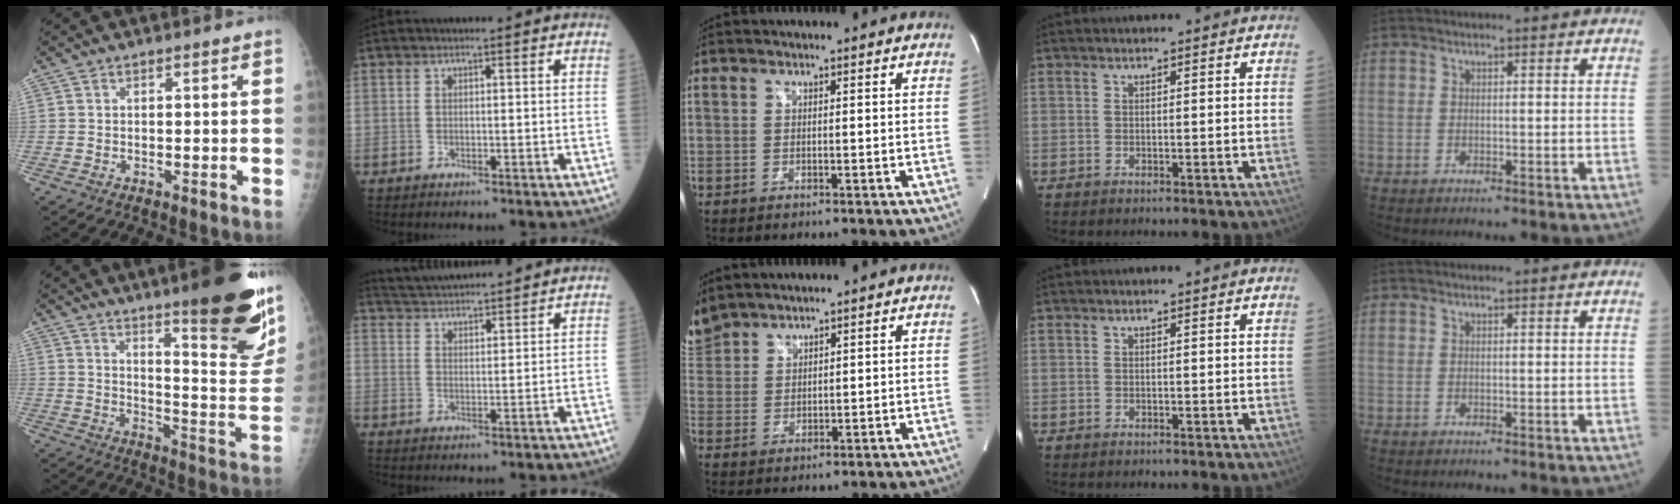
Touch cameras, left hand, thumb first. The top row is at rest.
{"thumb": {"total": 22.4, "force": [14.7, 3.8, 16.6], "torque": [-0.195, -0.098, 0.207]}, "index": {"total": 11.6, "force": [11.2, 0.6, 3.0], "torque": [-0.057, 0.024, 0.171]}, "middle": {"total": 5.4, "force": [5.2, 1.4, 0.6], "torque": [-0.023, 0.018, 0.112]}}